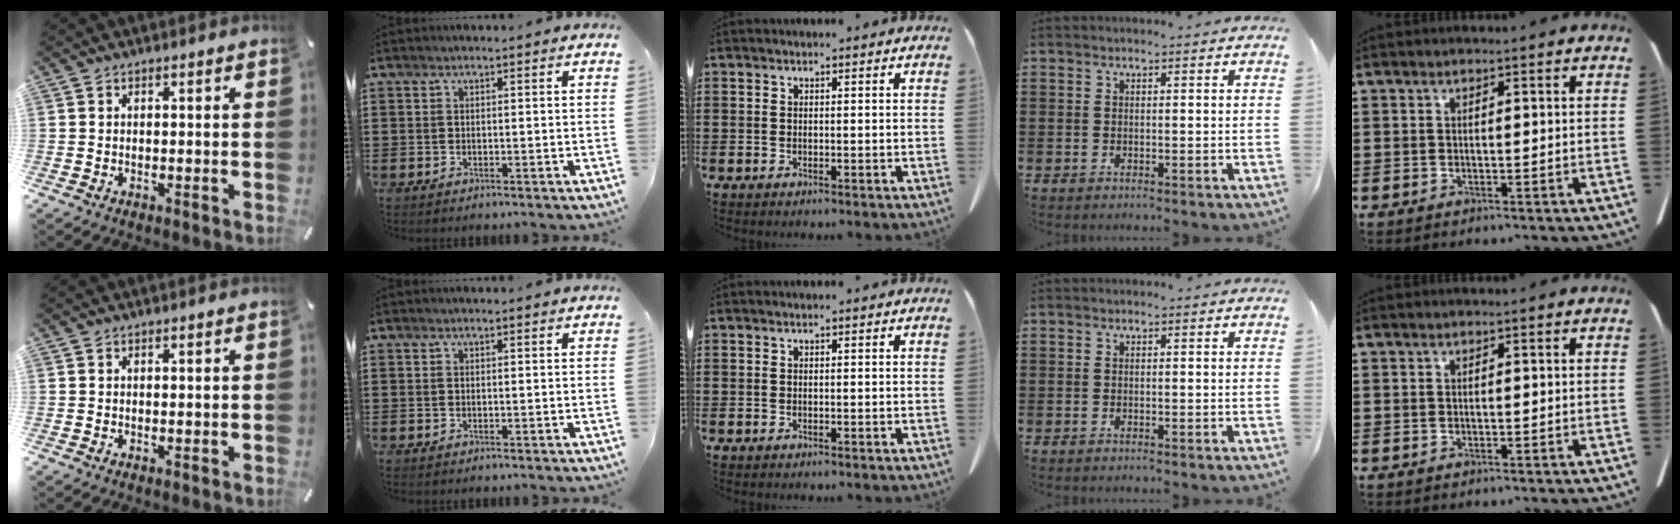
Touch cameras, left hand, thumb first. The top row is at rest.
{}